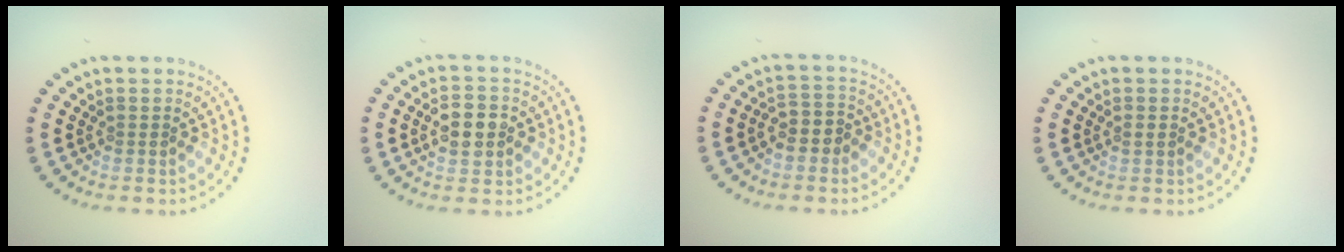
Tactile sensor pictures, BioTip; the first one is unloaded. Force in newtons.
{"total": 3.6, "press": 3.6, "slide": 0.2}
{"total": 2.2, "press": 2.0, "slide": 1.0}
{"total": 0.8, "press": 0.8, "slide": 0.1}